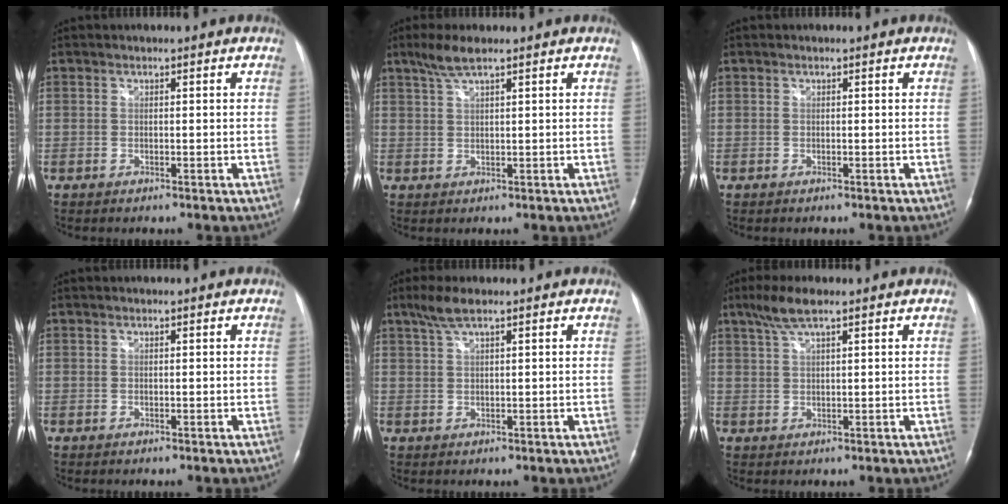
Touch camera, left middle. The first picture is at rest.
{"total": 3.7, "force": [2.7, 0.2, 2.5], "torque": [-0.062, 0.007, 0.057]}
{"total": 0.0}
{"total": 0.0}
{"total": 3.4, "force": [2.3, 0.3, 2.4], "torque": [-0.061, 0.011, 0.050]}
{"total": 4.5, "force": [3.0, 0.4, 3.2], "torque": [-0.075, 0.011, 0.062]}